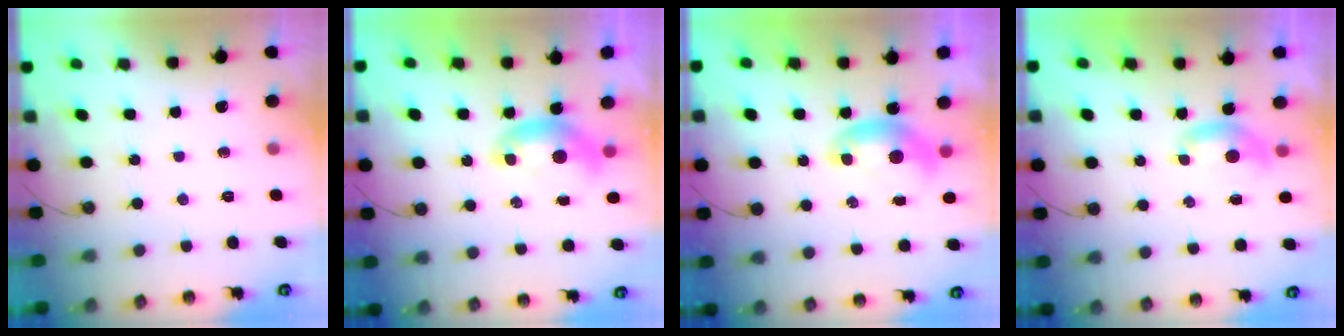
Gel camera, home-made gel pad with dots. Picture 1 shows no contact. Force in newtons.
{"total": 0.0}
{"total": 0.0}
{"total": 2.4, "press": 2.3, "slide": 0.5}